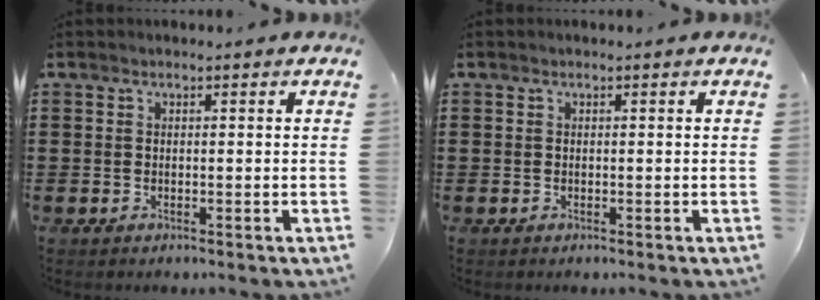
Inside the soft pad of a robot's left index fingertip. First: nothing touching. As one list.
[{"total": 0.0}]